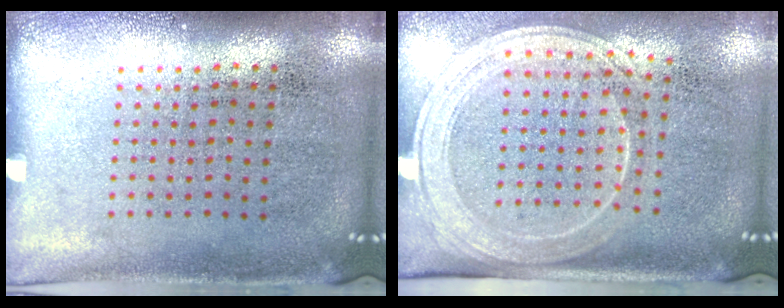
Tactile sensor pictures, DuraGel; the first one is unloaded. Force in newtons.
{"total": 2.1, "press": 1.8, "slide": 1.0}